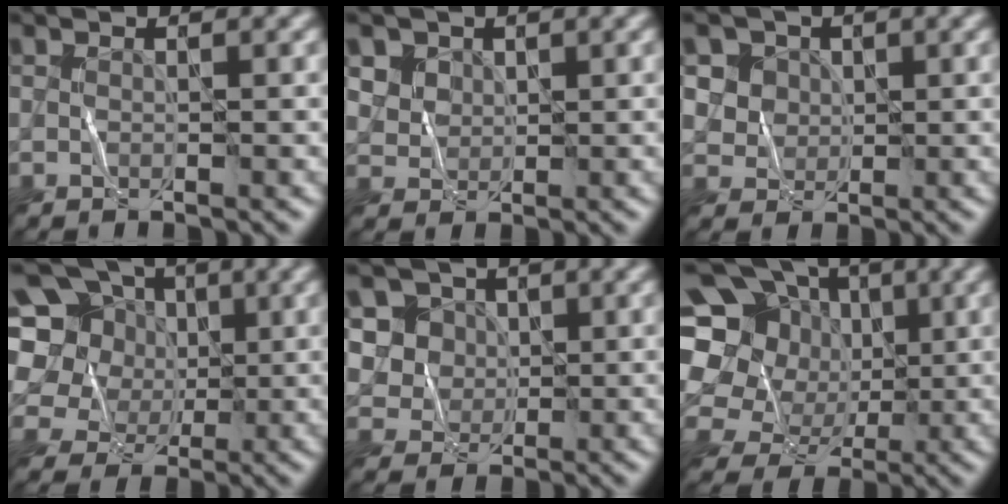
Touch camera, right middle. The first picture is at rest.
{"total": 4.4, "force": [2.4, 3.4, 1.6], "torque": [-0.052, 0.001, 0.050]}
{"total": 4.4, "force": [1.8, 3.7, 1.5], "torque": [-0.038, 0.000, 0.035]}
{"total": 10.4, "force": [1.9, 9.3, 4.3], "torque": [-0.126, 0.049, -0.001]}
{"total": 5.1, "force": [1.7, 4.4, 2.0], "torque": [-0.043, -0.003, 0.027]}
{"total": 15.2, "force": [1.3, 13.7, 6.4], "torque": [-0.165, 0.034, 0.009]}